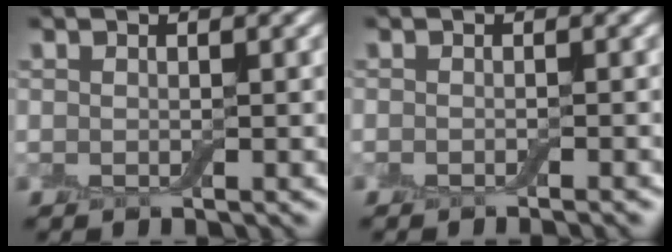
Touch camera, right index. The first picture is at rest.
{"total": 1.1, "force": [-0.8, 0.0, 0.7], "torque": [-0.006, -0.002, -0.012]}